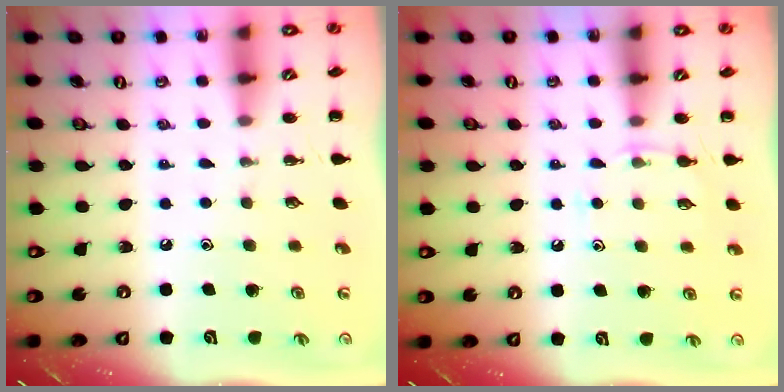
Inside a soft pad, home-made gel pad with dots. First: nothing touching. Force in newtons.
{"total": 5.8, "press": 5.5, "slide": 1.9}